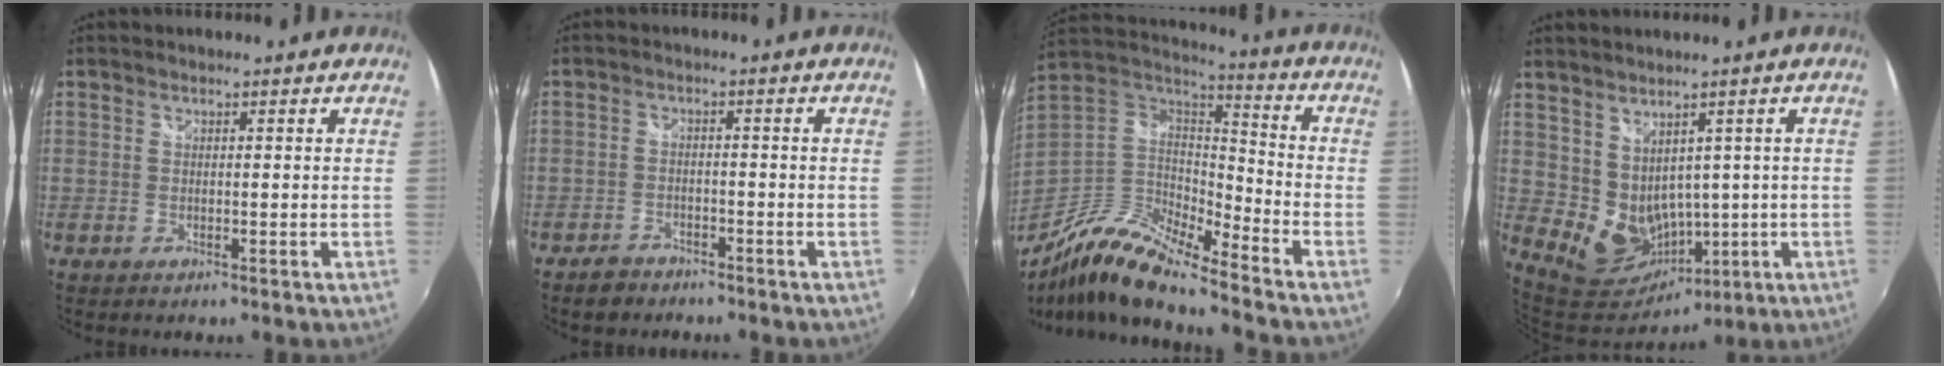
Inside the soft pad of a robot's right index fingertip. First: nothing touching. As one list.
[{"total": 3.9, "force": [-3.2, 2.1, 0.7], "torque": [-0.027, 0.013, -0.054]}, {"total": 16.2, "force": [-11.8, 3.5, 10.5], "torque": [-0.200, -0.021, -0.237]}, {"total": 10.3, "force": [1.4, 8.6, 5.5], "torque": [-0.119, -0.003, 0.060]}]